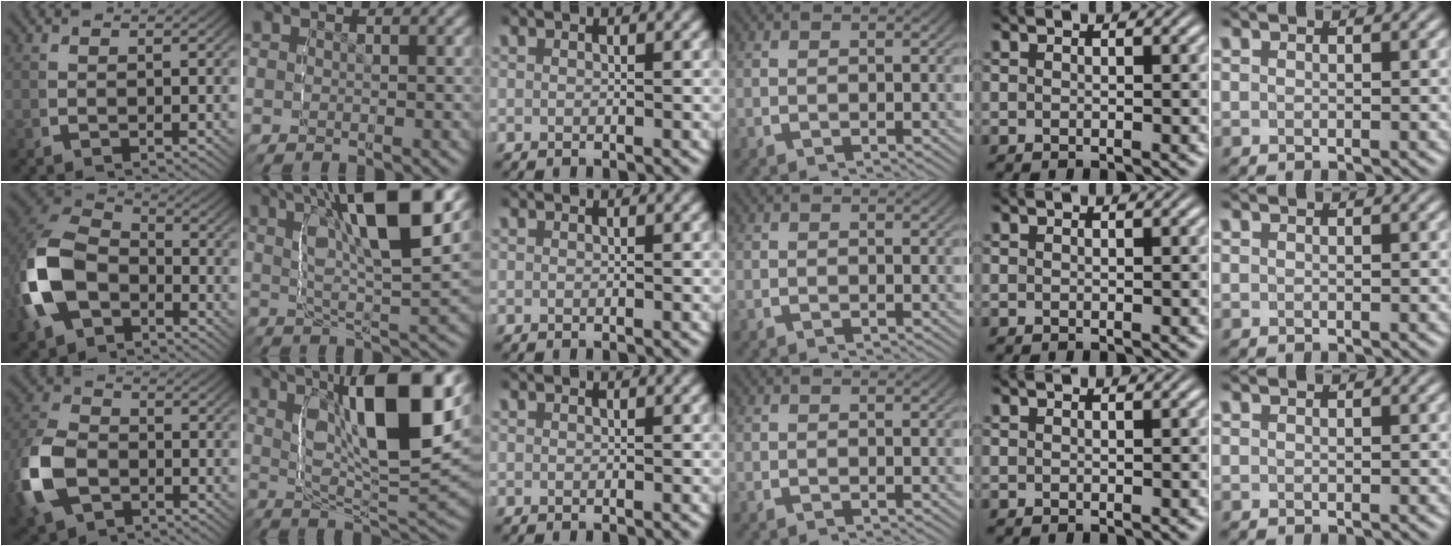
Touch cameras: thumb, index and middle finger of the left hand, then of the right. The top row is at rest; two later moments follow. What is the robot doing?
{"motion": "lift_and_place", "object": "markers"}